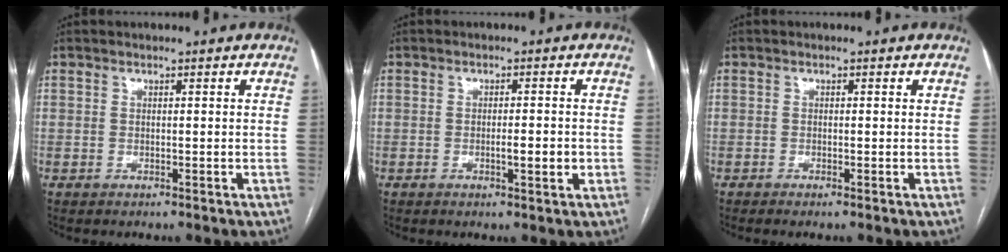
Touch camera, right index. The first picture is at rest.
{"total": 2.8, "force": [-0.6, 0.6, 2.7], "torque": [-0.046, -0.001, -0.007]}
{"total": 0.7, "force": [-0.4, -0.1, 0.6], "torque": [-0.012, -0.002, -0.009]}